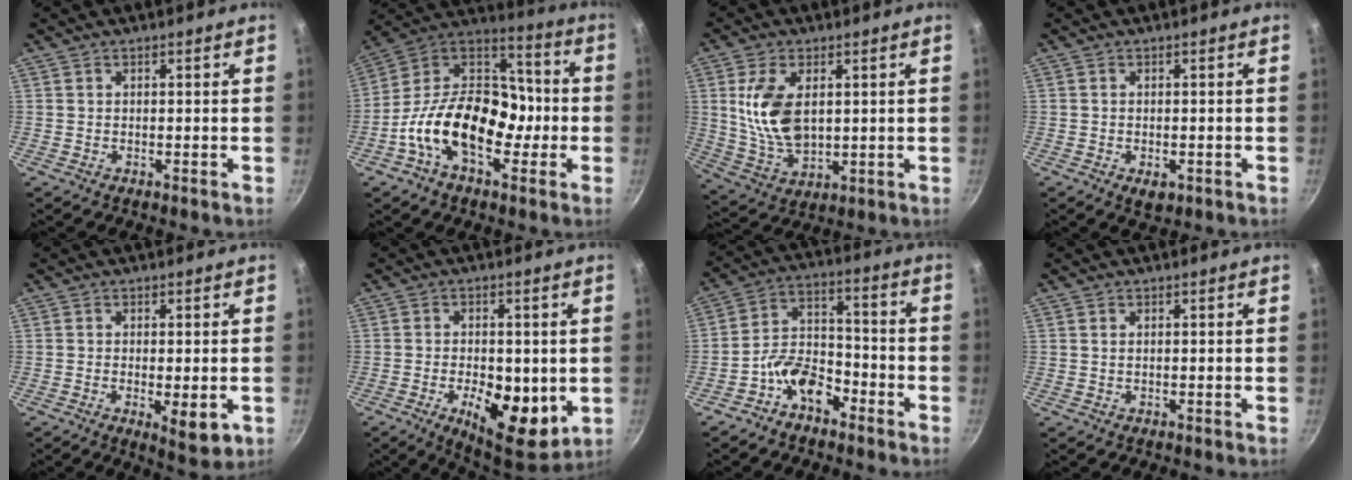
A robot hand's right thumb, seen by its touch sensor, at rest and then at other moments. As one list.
[{"total": 22.1, "force": [-5.7, 14.2, 15.9], "torque": [-0.228, 0.064, -0.118]}, {"total": 12.0, "force": [2.3, 7.0, 9.5], "torque": [-0.175, -0.021, 0.054]}, {"total": 2.9, "force": [-1.1, 1.8, 2.1], "torque": [-0.027, -0.003, -0.013]}, {"total": 6.3, "force": [-1.5, 2.2, 5.8], "torque": [-0.084, -0.012, -0.015]}, {"total": 13.9, "force": [-2.9, 6.9, 11.8], "torque": [-0.153, -0.011, -0.033]}, {"total": 9.7, "force": [-5.9, 5.6, 5.3], "torque": [-0.068, 0.064, -0.118]}, {"total": 0.5, "force": [0.1, 0.3, 0.4], "torque": [-0.009, 0.001, 0.003]}]